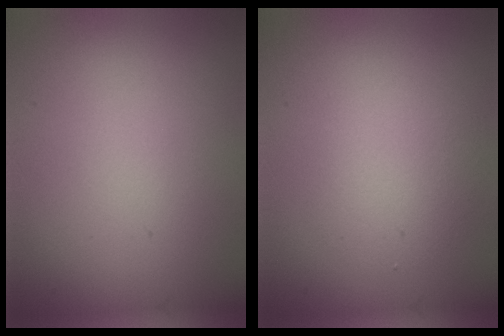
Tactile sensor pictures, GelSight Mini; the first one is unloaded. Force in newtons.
{"total": 2.5, "press": 2.5, "slide": 0.2}